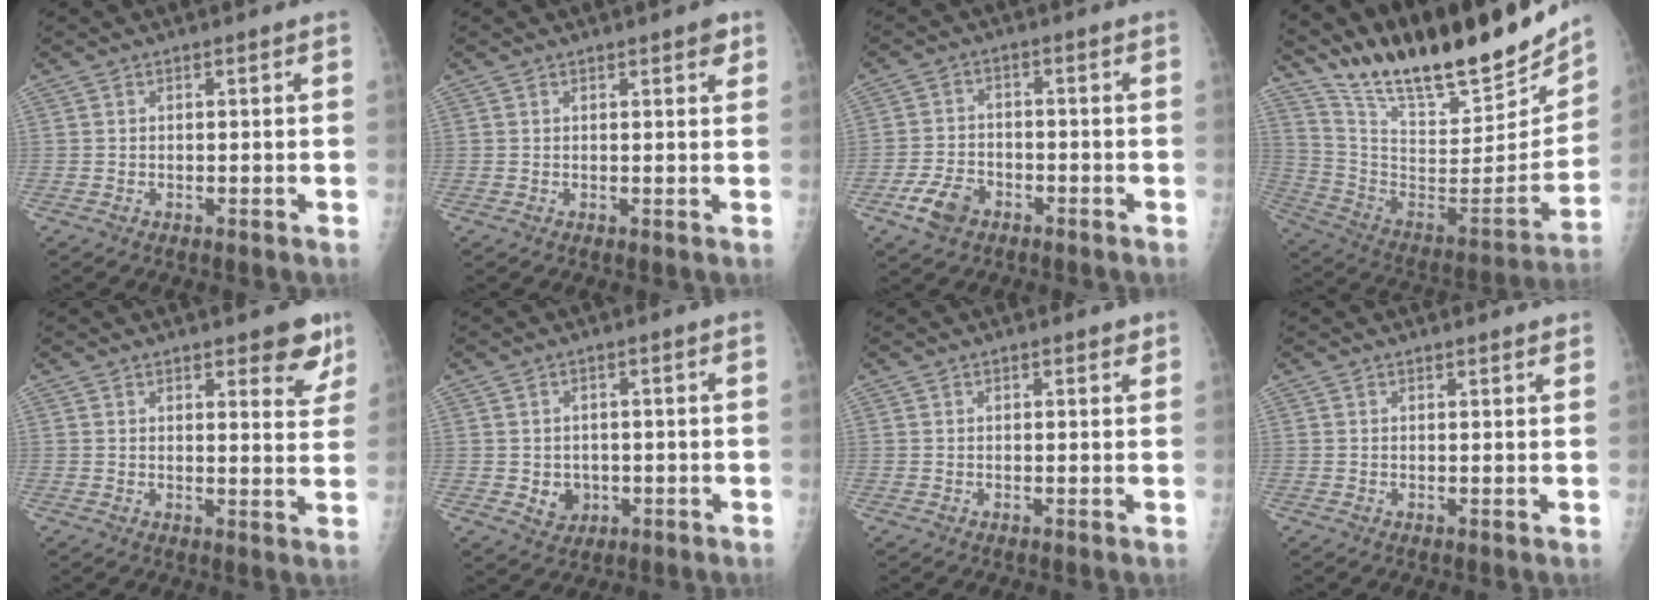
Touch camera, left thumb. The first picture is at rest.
{"total": 2.0, "force": [1.3, 0.7, 1.5], "torque": [-0.013, -0.004, 0.014]}
{"total": 6.1, "force": [-3.3, 4.0, 3.2], "torque": [-0.057, 0.017, -0.059]}
{"total": 28.1, "force": [22.8, 7.3, 14.7], "torque": [-0.215, -0.096, 0.368]}
{"total": 7.3, "force": [4.9, 2.6, 4.9], "torque": [-0.028, -0.027, 0.058]}
{"total": 3.8, "force": [-0.5, 3.3, 1.8], "torque": [-0.011, 0.000, 0.003]}
{"total": 1.3, "force": [1.0, 0.5, 0.7], "torque": [-0.004, -0.004, 0.011]}
{"total": 1.9, "force": [1.8, 0.4, 0.6], "torque": [0.000, -0.004, 0.022]}